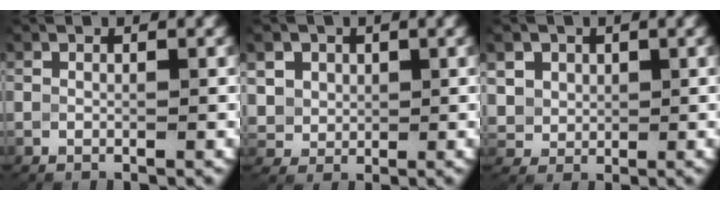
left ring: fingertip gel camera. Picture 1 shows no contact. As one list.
[{"total": 5.2, "force": [1.3, 4.6, 2.1], "torque": [-0.058, -0.014, 0.031]}, {"total": 4.6, "force": [1.3, 4.0, 1.9], "torque": [-0.054, -0.015, 0.033]}]